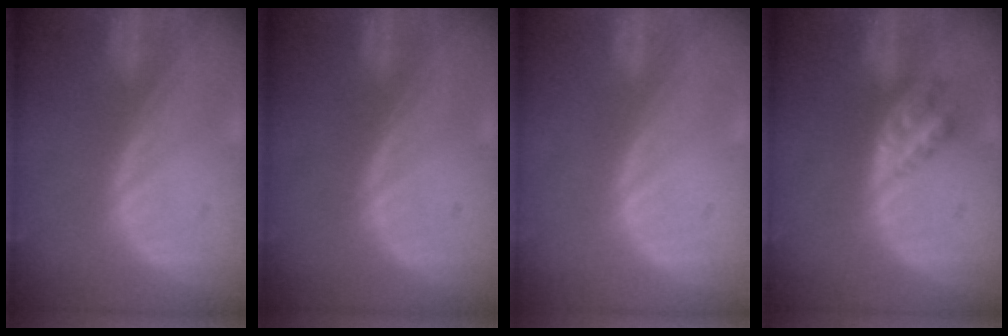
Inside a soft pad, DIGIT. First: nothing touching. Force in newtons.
{"total": 0.0}
{"total": 0.0}
{"total": 4.5, "press": 3.8, "slide": 2.5}